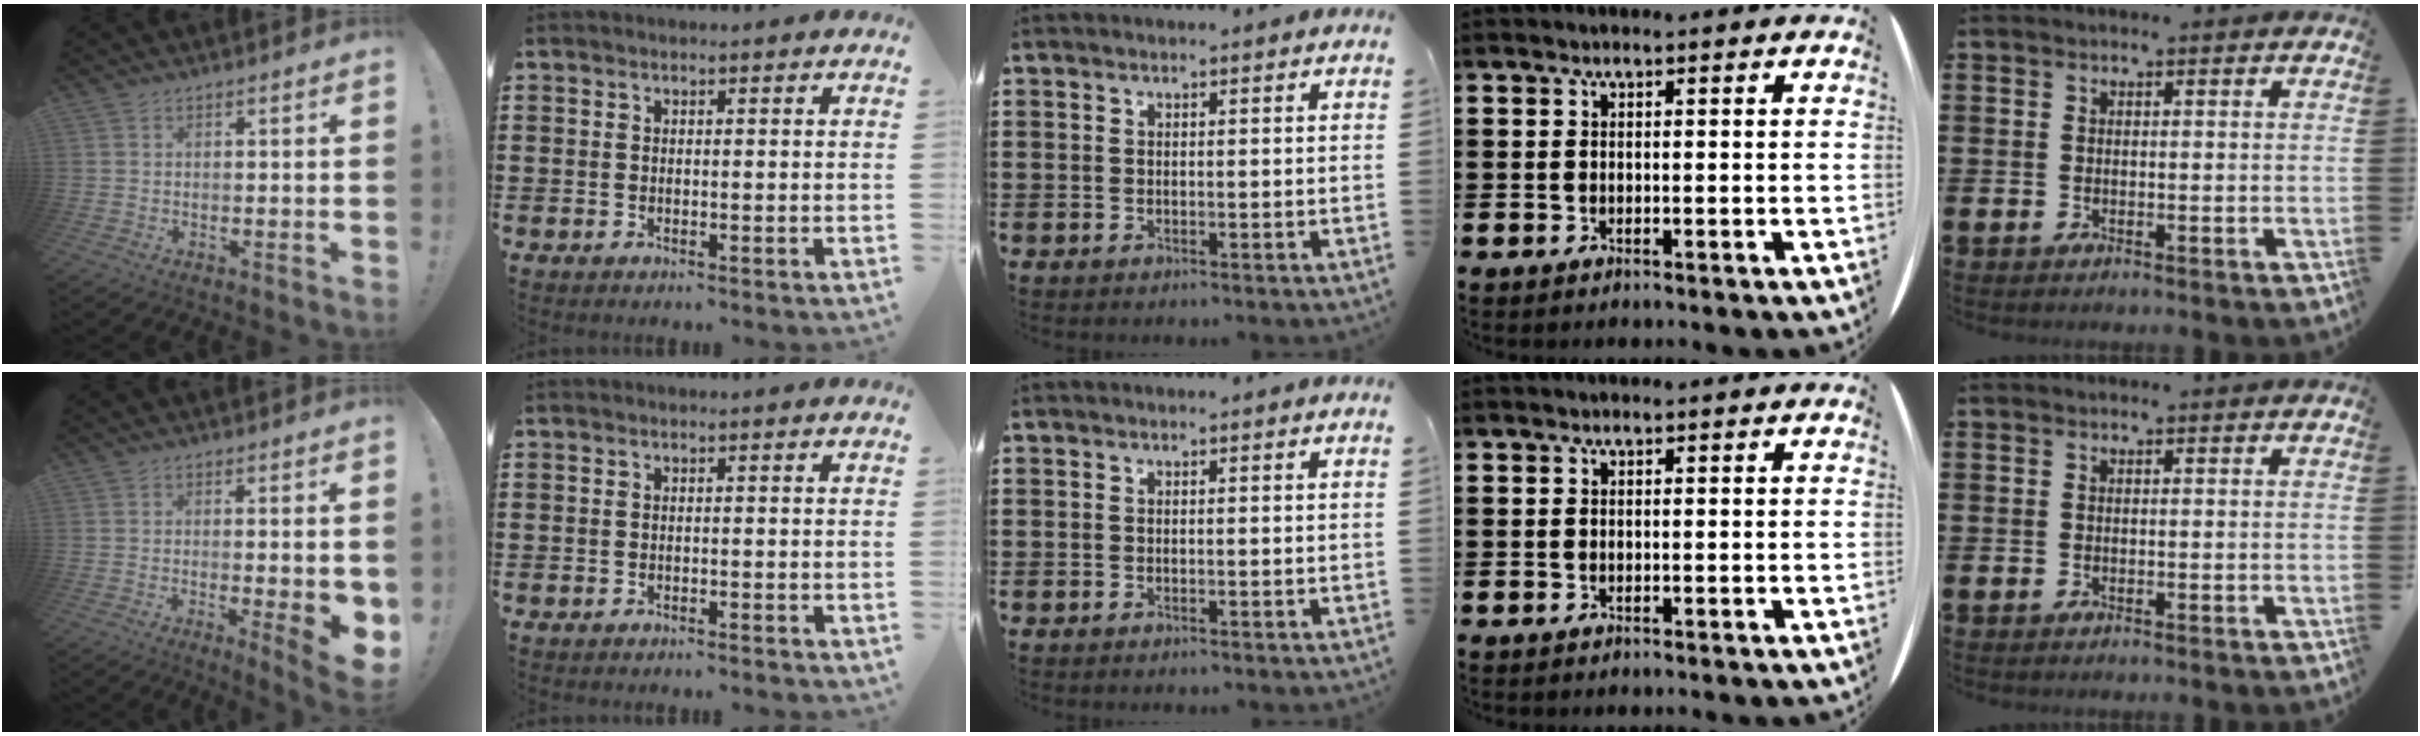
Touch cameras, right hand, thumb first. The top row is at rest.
{"thumb": {"total": 7.8, "force": [-0.2, 1.0, 7.7], "torque": [-0.092, -0.017, 0.001]}, "index": {"total": 0.8, "force": [-0.8, 0.0, 0.2], "torque": [-0.005, -0.001, -0.016]}}